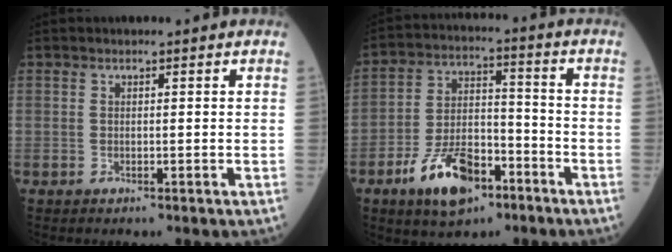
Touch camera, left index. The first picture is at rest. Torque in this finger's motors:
{"motor_torque": [0.66, 0.91, 0.66, 0.15]}